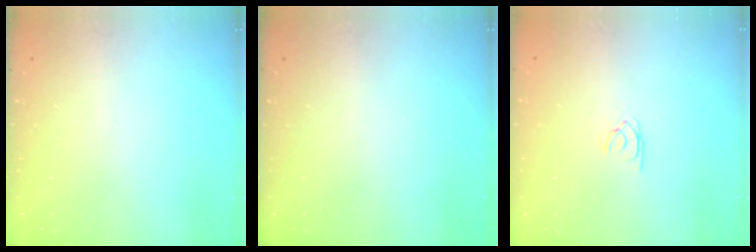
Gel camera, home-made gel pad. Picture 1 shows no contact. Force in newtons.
{"total": 0.0}
{"total": 1.7, "press": 1.7, "slide": 0.1}